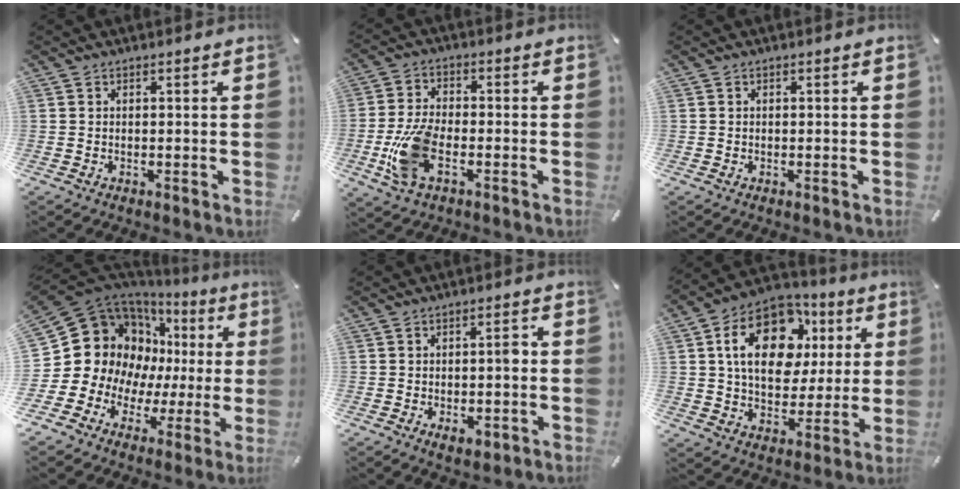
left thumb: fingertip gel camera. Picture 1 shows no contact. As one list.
[{"total": 11.5, "force": [-3.6, 5.8, 9.3], "torque": [-0.203, -0.003, -0.063]}, {"total": 0.0}, {"total": 20.2, "force": [5.9, 16.7, 9.8], "torque": [-0.195, -0.060, 0.134]}, {"total": 5.2, "force": [-0.8, 2.6, 4.5], "torque": [-0.059, 0.004, -0.015]}, {"total": 18.2, "force": [6.1, 12.9, 11.4], "torque": [-0.187, -0.007, 0.108]}]